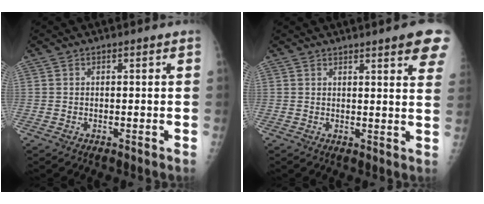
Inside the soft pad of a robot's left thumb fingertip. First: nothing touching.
{"total": 8.4, "force": [5.4, 1.2, 6.3], "torque": [-0.057, -0.017, 0.056]}